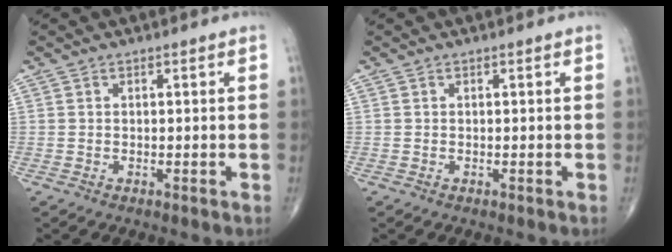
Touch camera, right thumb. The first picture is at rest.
{"total": 0.0}